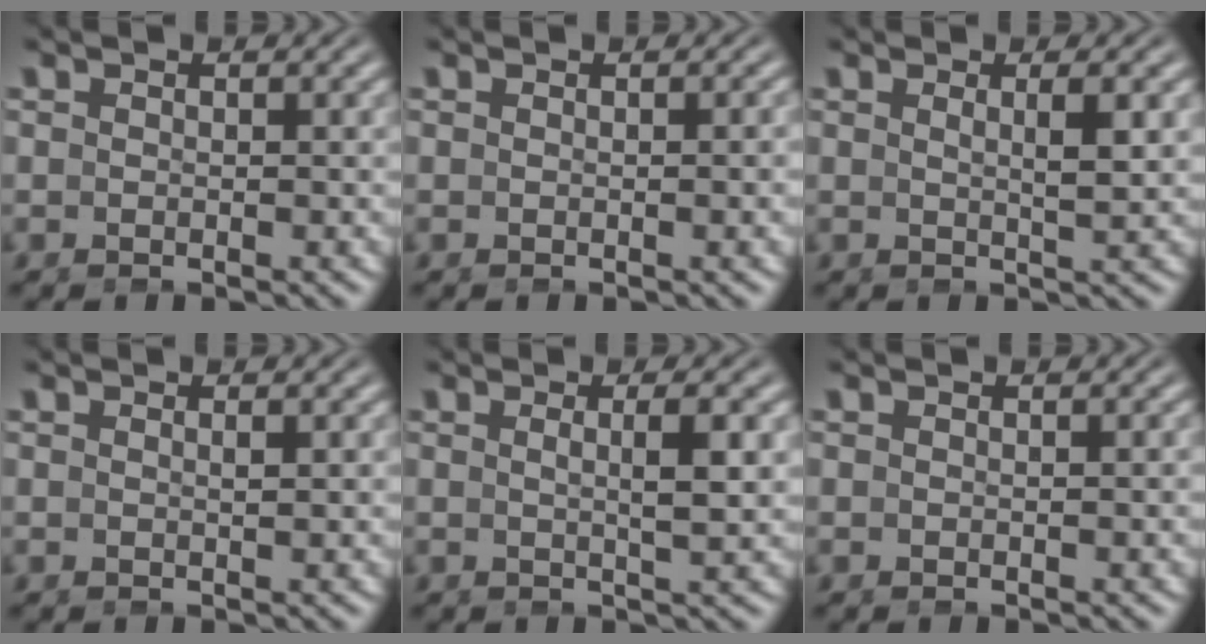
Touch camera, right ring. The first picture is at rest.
{"total": 0.6, "force": [-0.1, -0.4, 0.5], "torque": [-0.011, 0.001, 0.000]}
{"total": 1.8, "force": [0.8, -0.7, 1.5], "torque": [-0.031, -0.011, 0.019]}
{"total": 0.6, "force": [0.2, -0.2, 0.5], "torque": [-0.011, -0.005, 0.008]}
{"total": 2.1, "force": [0.6, -0.8, 1.9], "torque": [-0.037, -0.008, 0.015]}
{"total": 0.0}